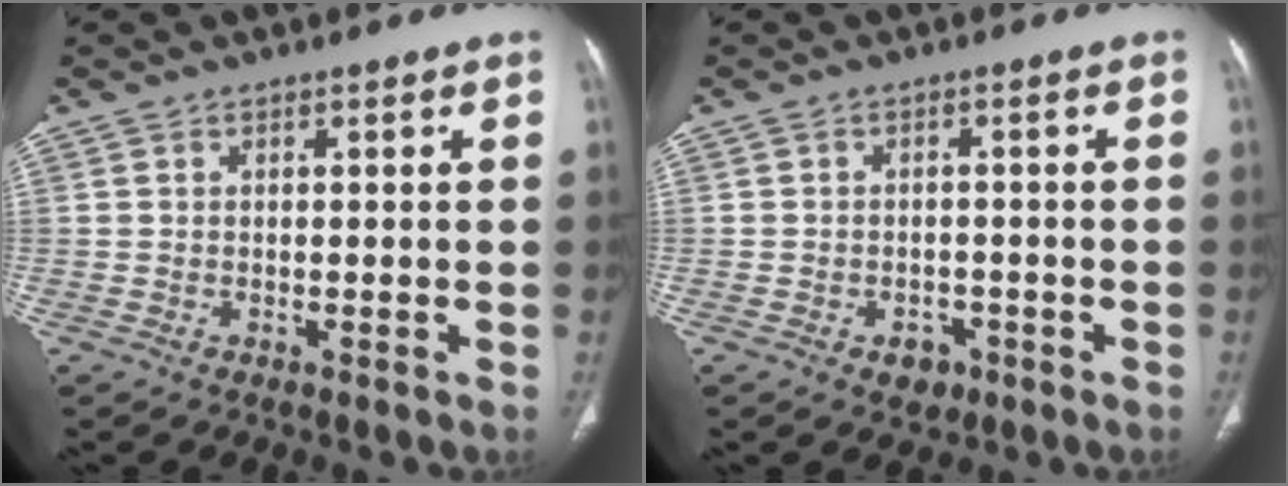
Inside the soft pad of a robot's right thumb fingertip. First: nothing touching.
{"total": 3.1, "force": [-1.6, 2.3, 1.3], "torque": [-0.005, 0.009, -0.015]}